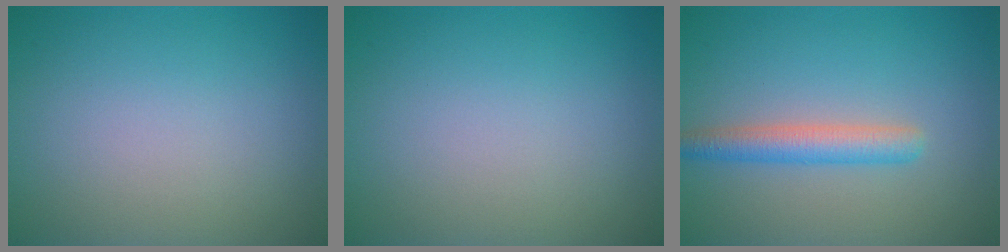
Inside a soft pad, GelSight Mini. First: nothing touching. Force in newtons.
{"total": 0.0}
{"total": 3.0, "press": 3.0, "slide": 0.1}